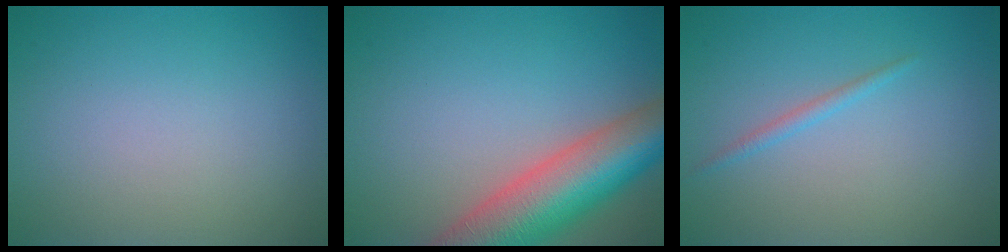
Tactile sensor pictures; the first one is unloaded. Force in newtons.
{"total": 10.1, "press": 10.1, "slide": 0.7}
{"total": 1.0, "press": 1.0, "slide": 0.0}